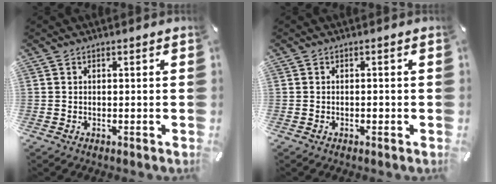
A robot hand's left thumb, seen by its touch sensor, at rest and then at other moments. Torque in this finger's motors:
{"motor_torque": [-0.11, -0.37, 0.02, 0.04, 0.00]}